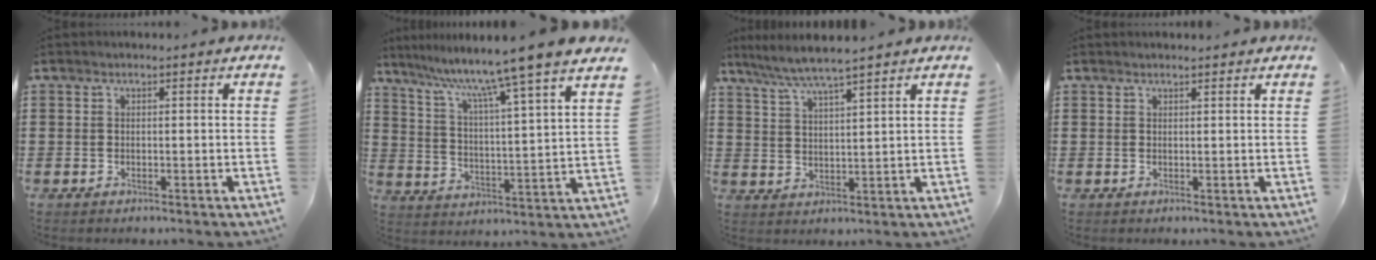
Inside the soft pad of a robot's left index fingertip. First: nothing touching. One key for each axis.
{"total": 9.1, "fx": 7.6, "fy": -2.0, "fz": 4.6, "tx": -0.110, "ty": -0.061, "tz": 0.113}
{"total": 5.1, "fx": 4.5, "fy": -0.6, "fz": 2.4, "tx": -0.060, "ty": -0.021, "tz": 0.077}
{"total": 0.8, "fx": 0.8, "fy": 0.0, "fz": 0.1, "tx": -0.003, "ty": 0.000, "tz": 0.015}